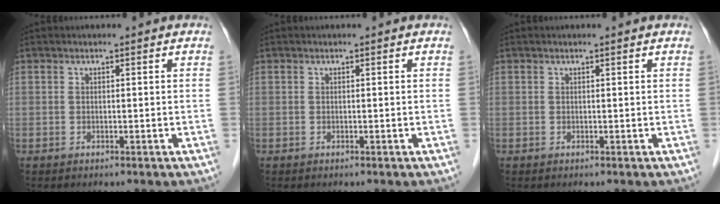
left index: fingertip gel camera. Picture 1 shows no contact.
{"total": 0.0}
{"total": 0.0}